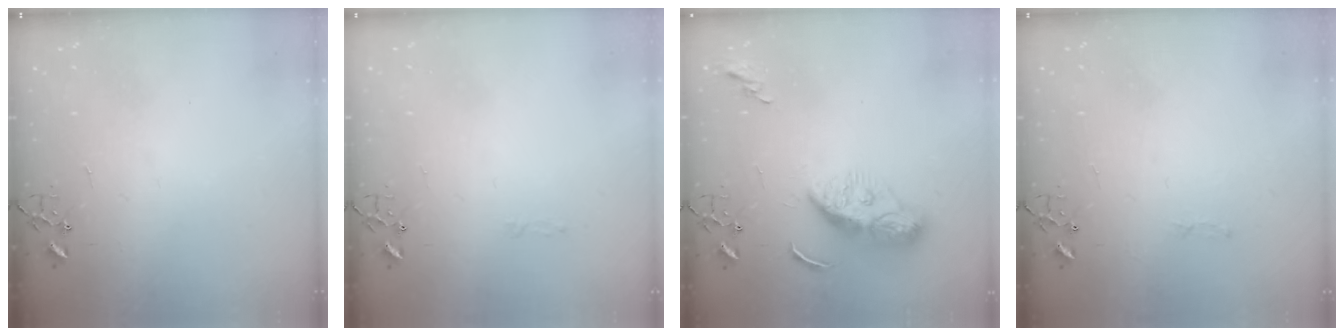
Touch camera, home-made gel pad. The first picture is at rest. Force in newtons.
{"total": 2.8, "press": 2.8, "slide": 0.4}
{"total": 9.4, "press": 9.4, "slide": 1.0}
{"total": 2.8, "press": 2.8, "slide": 0.4}